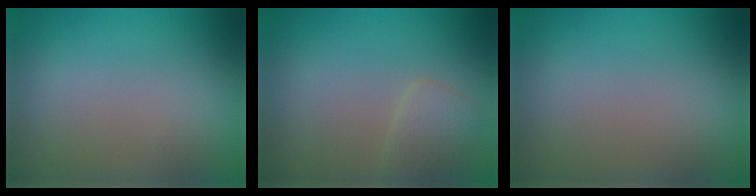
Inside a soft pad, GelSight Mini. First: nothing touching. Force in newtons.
{"total": 1.7, "press": 1.7, "slide": 0.1}
{"total": 0.0}